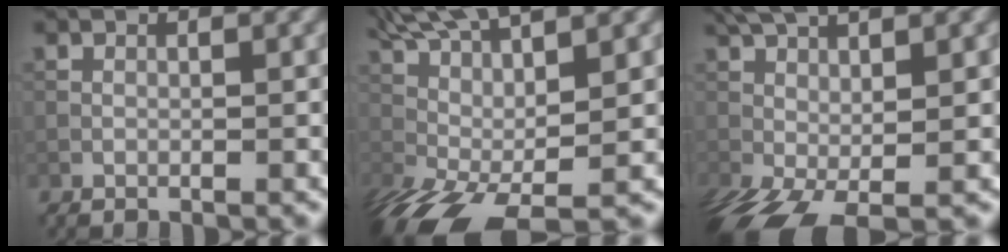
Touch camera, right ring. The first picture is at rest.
{"total": 12.5, "force": [2.2, 4.3, 11.6], "torque": [-0.228, 0.005, 0.070]}
{"total": 8.6, "force": [-0.6, 3.5, 7.8], "torque": [-0.162, -0.011, -0.009]}